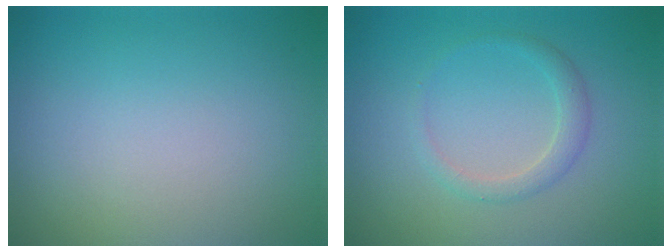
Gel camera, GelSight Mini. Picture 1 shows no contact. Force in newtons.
{"total": 1.6, "press": 1.6, "slide": 0.1}